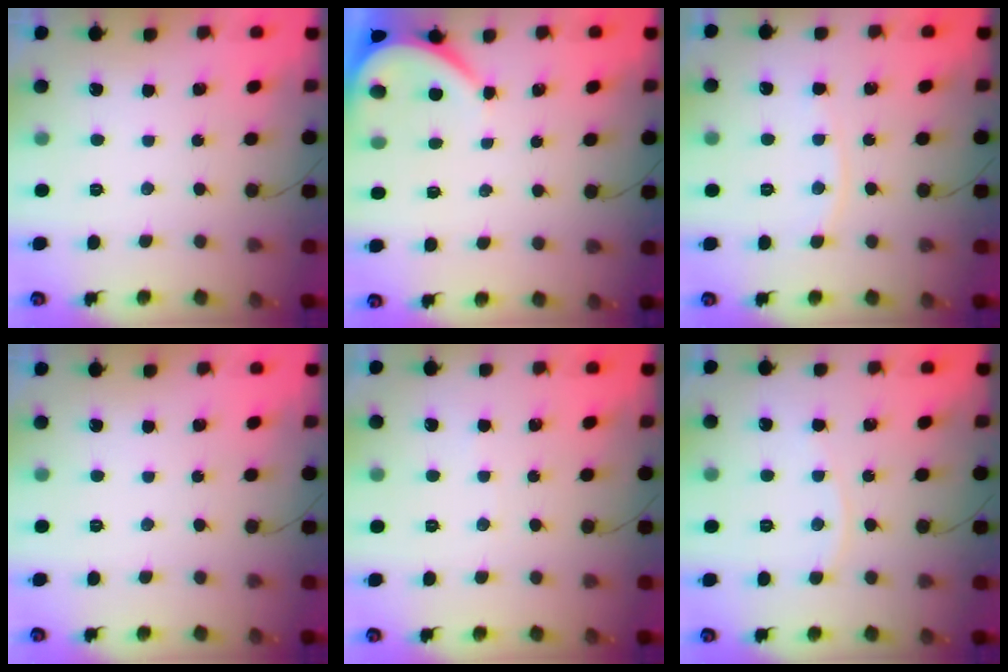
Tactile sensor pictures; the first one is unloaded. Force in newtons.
{"total": 3.9, "press": 3.9, "slide": 0.6}
{"total": 5.3, "press": 5.3, "slide": 0.7}
{"total": 0.0}
{"total": 1.8, "press": 1.7, "slide": 0.2}
{"total": 2.8, "press": 2.8, "slide": 0.4}